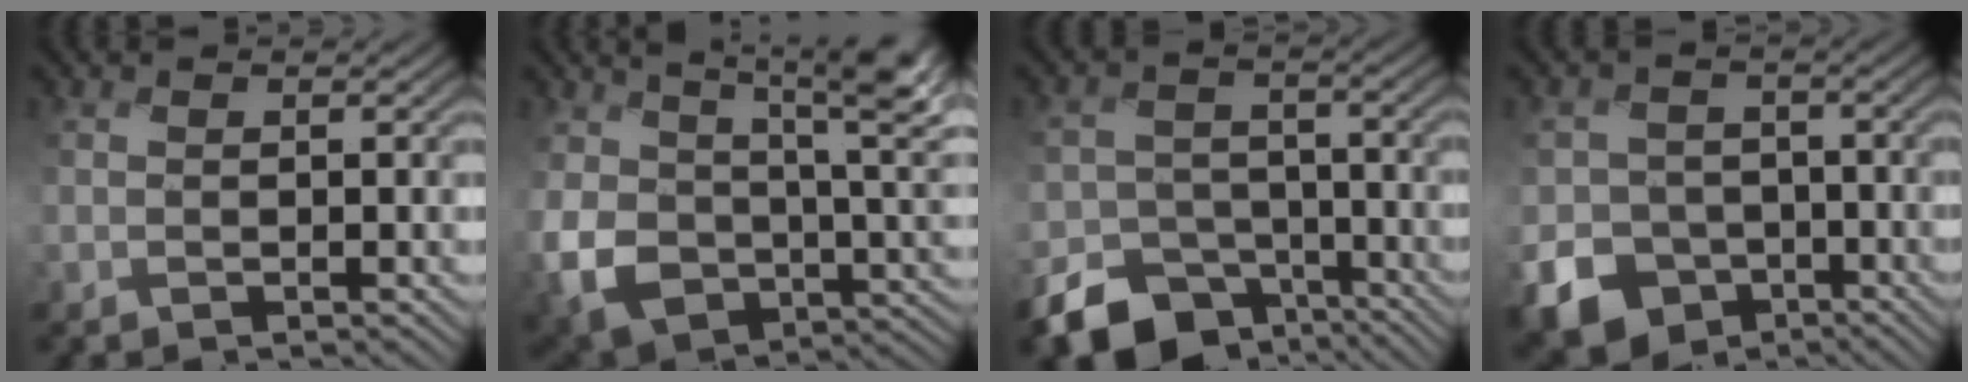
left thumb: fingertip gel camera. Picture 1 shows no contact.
{"total": 15.5, "force": [4.2, 9.7, 11.4], "torque": [-0.236, -0.029, 0.102]}
{"total": 11.7, "force": [-8.6, 7.2, 3.3], "torque": [-0.067, -0.026, -0.138]}
{"total": 12.8, "force": [-7.1, 10.1, 3.0], "torque": [-0.098, -0.053, -0.134]}